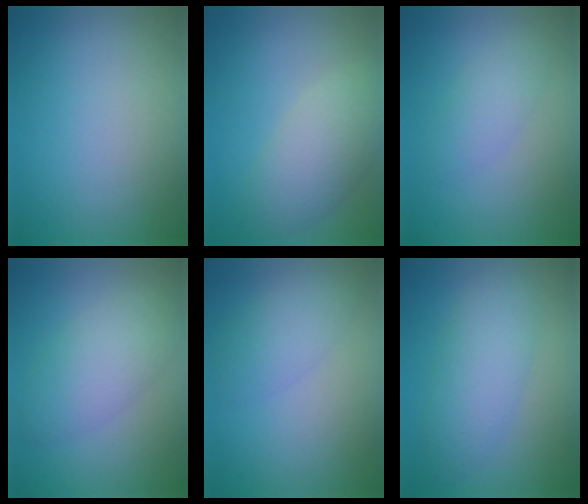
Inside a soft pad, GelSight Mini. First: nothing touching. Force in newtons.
{"total": 4.8, "press": 4.8, "slide": 0.2}
{"total": 2.2, "press": 2.2, "slide": 0.1}
{"total": 4.5, "press": 4.5, "slide": 0.1}
{"total": 2.7, "press": 2.7, "slide": 0.2}
{"total": 4.5, "press": 4.5, "slide": 0.1}